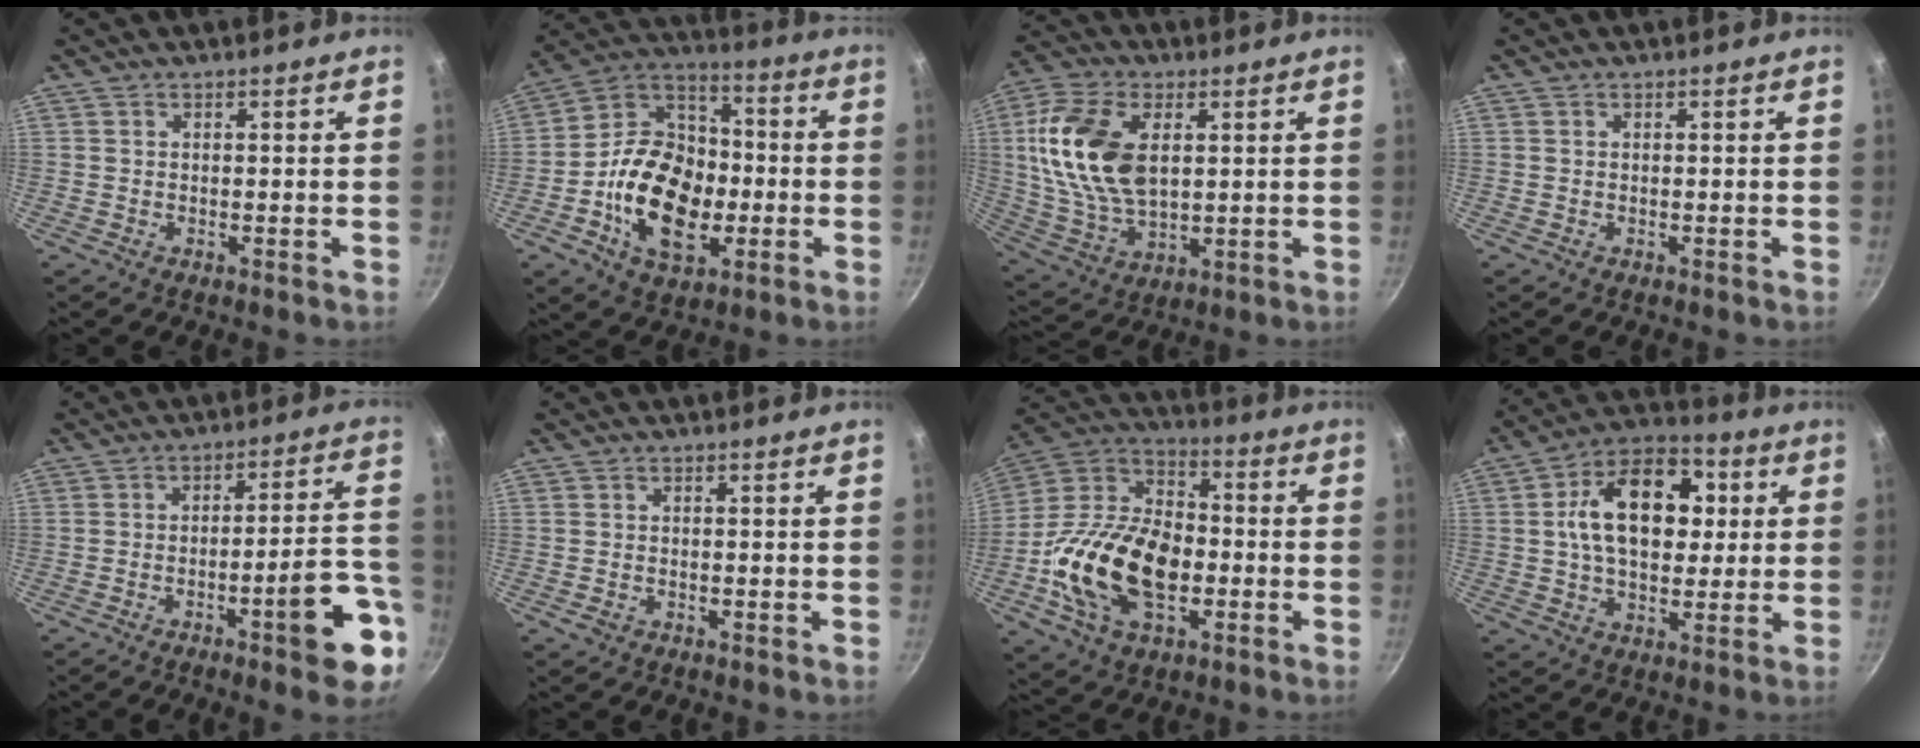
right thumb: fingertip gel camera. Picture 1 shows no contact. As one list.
[{"total": 20.0, "force": [-4.6, 13.6, 13.9], "torque": [-0.209, 0.040, -0.089]}, {"total": 17.7, "force": [3.5, 10.5, 13.8], "torque": [-0.256, -0.006, 0.073]}, {"total": 0.0}, {"total": 13.9, "force": [-6.1, 3.3, 12.0], "torque": [-0.136, 0.044, -0.082]}, {"total": 1.4, "force": [-0.6, 0.9, 0.8], "torque": [-0.019, 0.003, -0.011]}, {"total": 23.1, "force": [-4.8, 14.6, 17.3], "torque": [-0.300, 0.041, -0.095]}, {"total": 17.9, "force": [3.0, 11.7, 13.2], "torque": [-0.174, 0.018, 0.030]}]